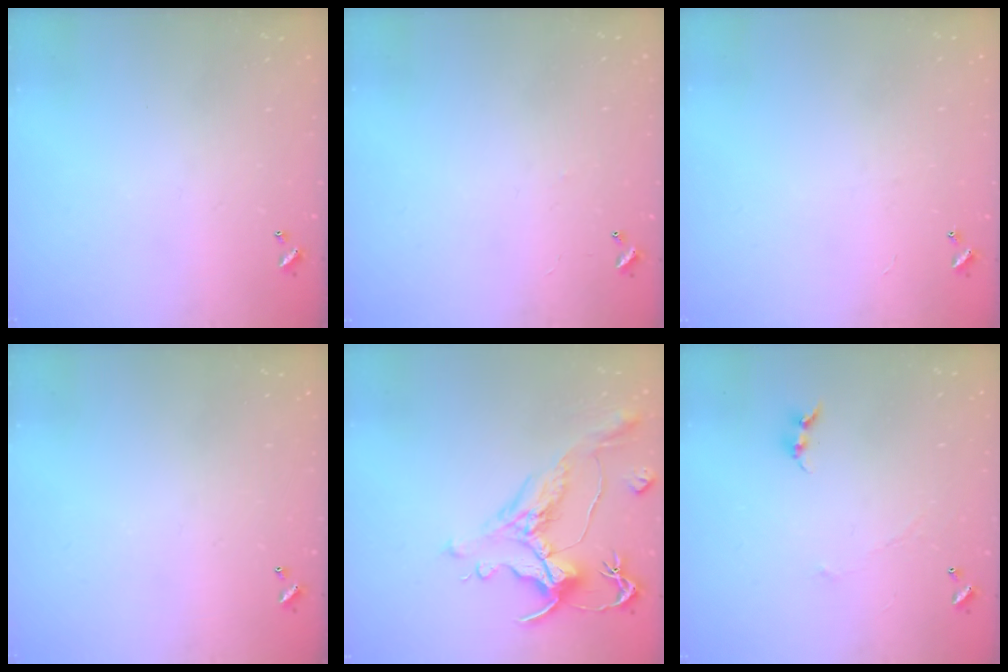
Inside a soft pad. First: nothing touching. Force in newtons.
{"total": 4.0, "press": 3.9, "slide": 0.3}
{"total": 2.4, "press": 2.4, "slide": 0.3}
{"total": 0.0}
{"total": 1.7, "press": 0.9, "slide": 1.4}
{"total": 0.7, "press": 0.4, "slide": 0.6}